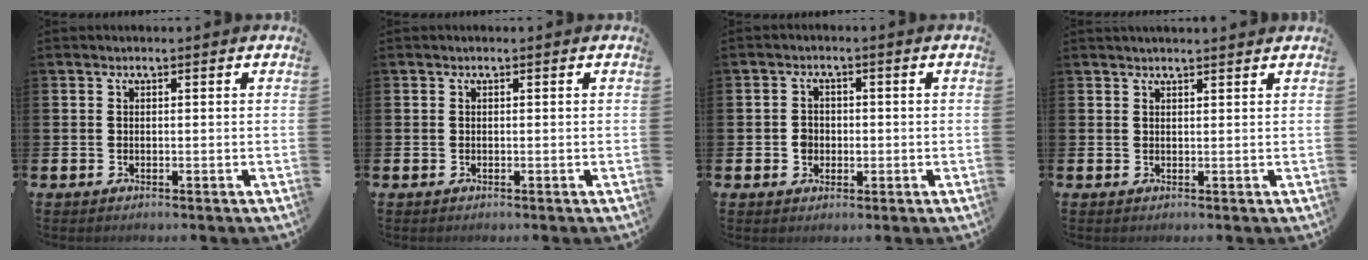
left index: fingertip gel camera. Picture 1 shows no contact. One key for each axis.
{"total": 0.0}
{"total": 2.1, "fx": -0.3, "fy": 2.0, "fz": 0.7, "tx": -0.009, "ty": 0.005, "tz": -0.012}
{"total": 1.3, "fx": 1.3, "fy": -0.1, "fz": 0.2, "tx": 0.005, "ty": -0.006, "tz": 0.021}